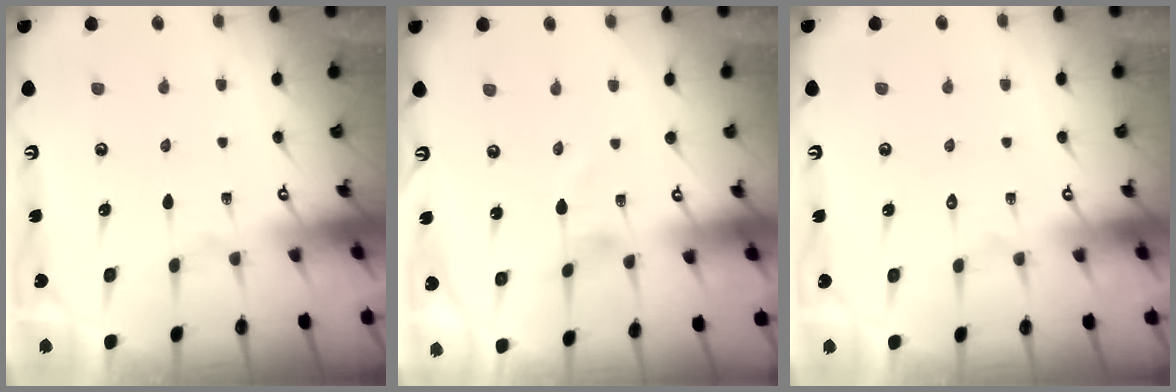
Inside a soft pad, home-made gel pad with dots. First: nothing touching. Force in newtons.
{"total": 0.7, "press": 0.6, "slide": 0.1}
{"total": 1.7, "press": 1.7, "slide": 0.1}